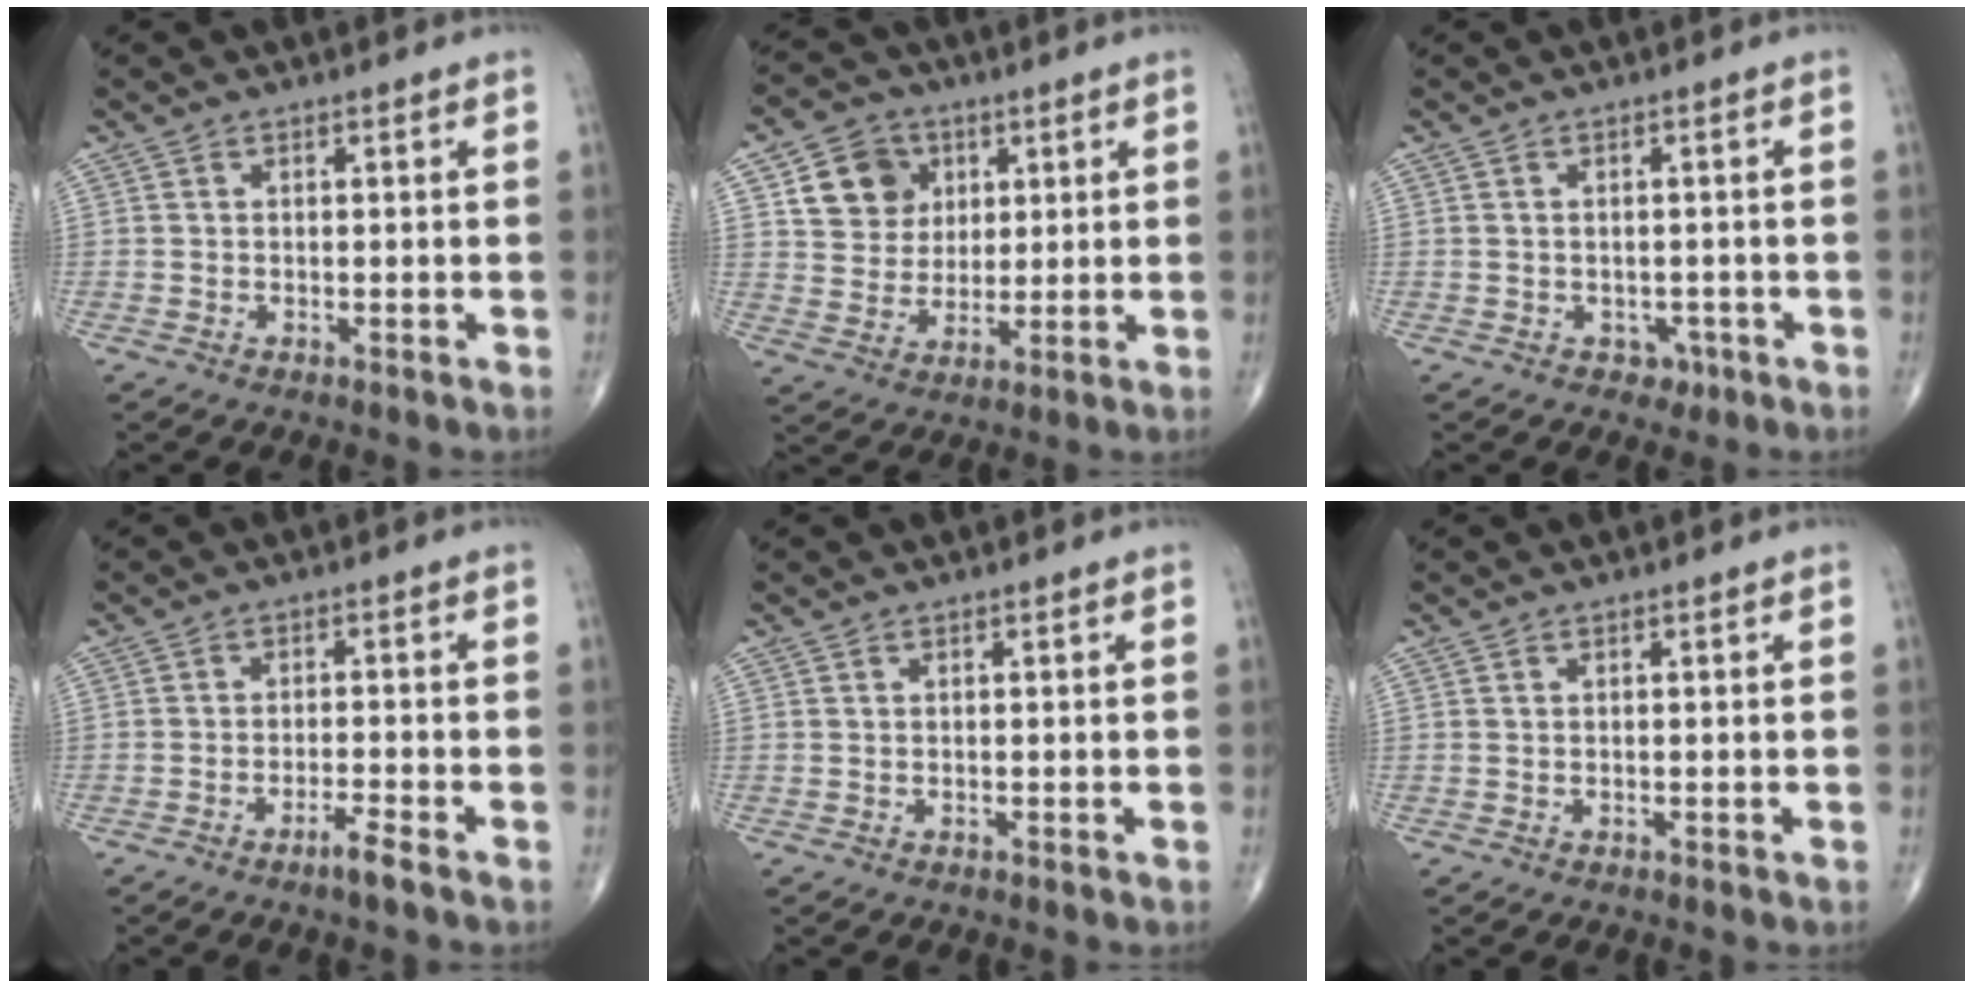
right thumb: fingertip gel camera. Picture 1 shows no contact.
{"total": 10.3, "force": [3.8, 8.8, 3.7], "torque": [-0.030, -0.008, 0.069]}
{"total": 2.3, "force": [-1.0, 1.9, 0.8], "torque": [0.003, 0.005, -0.011]}
{"total": 3.0, "force": [-2.2, -0.1, 2.1], "torque": [-0.044, 0.009, -0.044]}
{"total": 0.0}
{"total": 0.0}